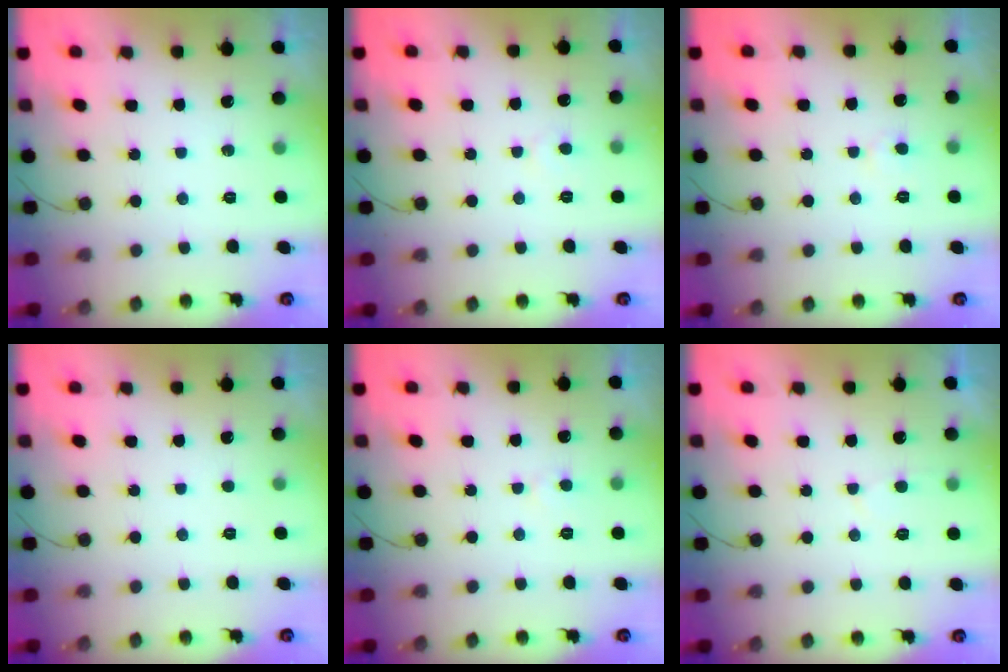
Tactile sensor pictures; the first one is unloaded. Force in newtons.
{"total": 2.4, "press": 2.4, "slide": 0.2}
{"total": 2.2, "press": 2.2, "slide": 0.2}
{"total": 1.6, "press": 1.6, "slide": 0.1}
{"total": 2.6, "press": 2.6, "slide": 0.2}
{"total": 2.3, "press": 2.3, "slide": 0.3}